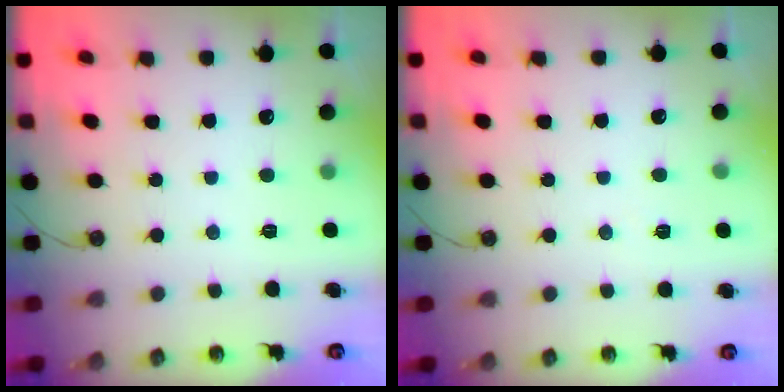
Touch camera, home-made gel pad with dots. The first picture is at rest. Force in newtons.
{"total": 4.1, "press": 1.9, "slide": 3.6}